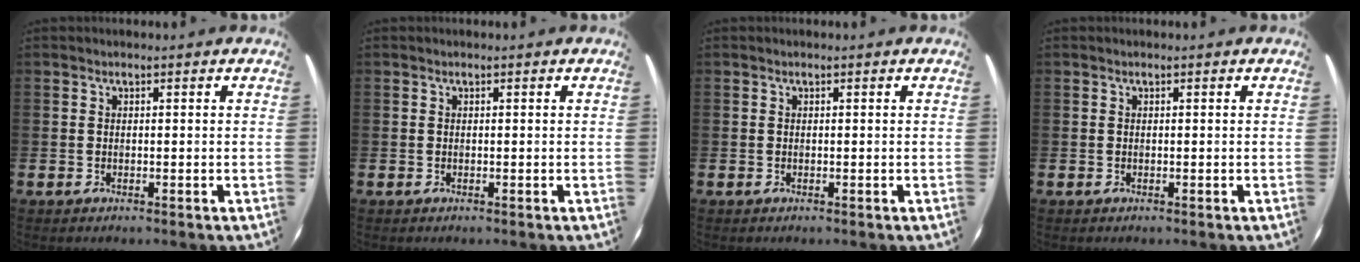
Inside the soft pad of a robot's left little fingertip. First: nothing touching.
{"total": 0.0}
{"total": 0.0}
{"total": 0.0}